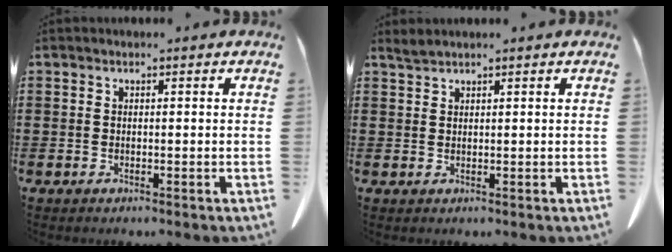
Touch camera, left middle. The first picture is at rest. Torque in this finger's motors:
{"motor_torque": [-0.01, 0.07, 0.00, 0.01]}